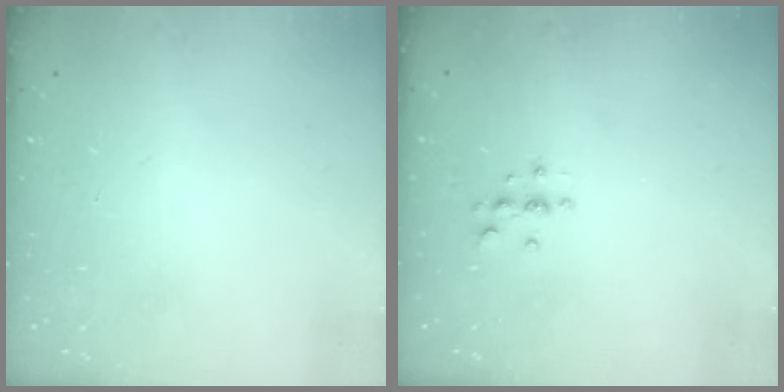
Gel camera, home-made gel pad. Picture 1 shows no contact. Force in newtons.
{"total": 3.0, "press": 3.0, "slide": 0.4}